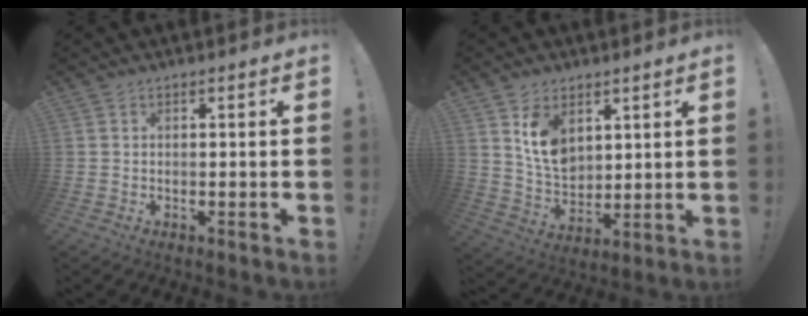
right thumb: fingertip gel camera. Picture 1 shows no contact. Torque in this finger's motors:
{"motor_torque": [0.49, 1.17, 0.07, 0.22, 0.03]}